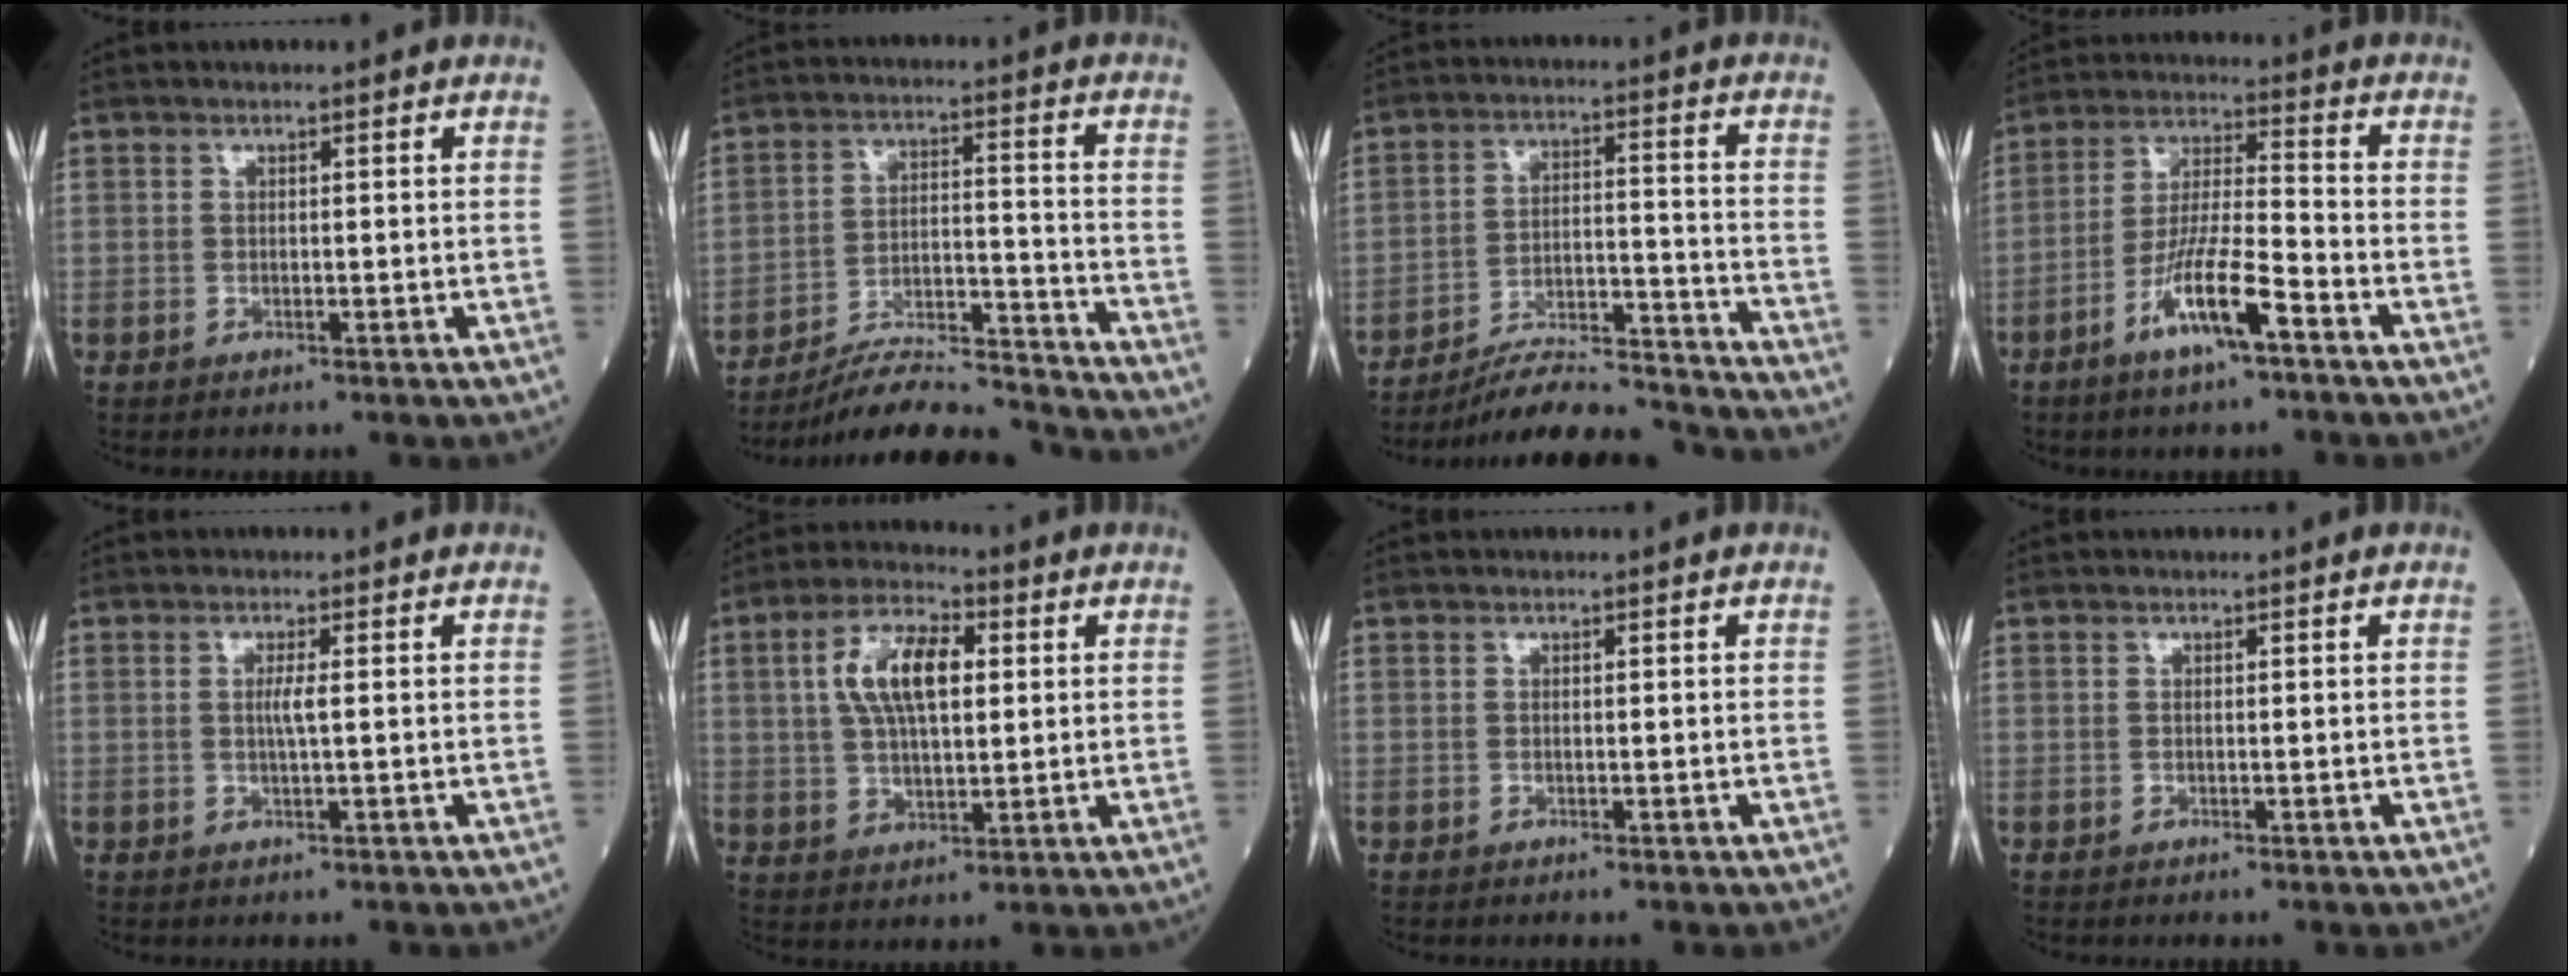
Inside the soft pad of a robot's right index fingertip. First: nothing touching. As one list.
[{"total": 16.3, "force": [-15.7, 0.4, 4.5], "torque": [-0.080, 0.015, -0.246]}, {"total": 17.9, "force": [-17.1, 0.6, 5.2], "torque": [-0.087, 0.009, -0.258]}, {"total": 10.3, "force": [-5.5, 1.0, 8.6], "torque": [-0.166, -0.005, -0.105]}, {"total": 1.7, "force": [0.1, -0.2, 1.7], "torque": [-0.037, -0.001, 0.000]}, {"total": 10.2, "force": [2.5, 4.2, 9.0], "torque": [-0.176, 0.018, 0.043]}, {"total": 0.0}, {"total": 0.0}]